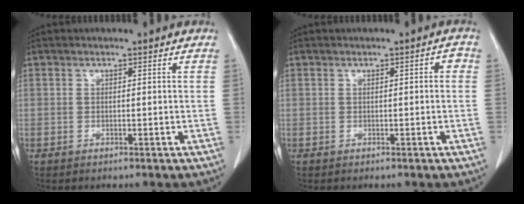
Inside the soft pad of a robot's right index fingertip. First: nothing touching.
{"total": 1.1, "force": [0.0, 0.4, 1.0], "torque": [-0.007, 0.005, 0.000]}